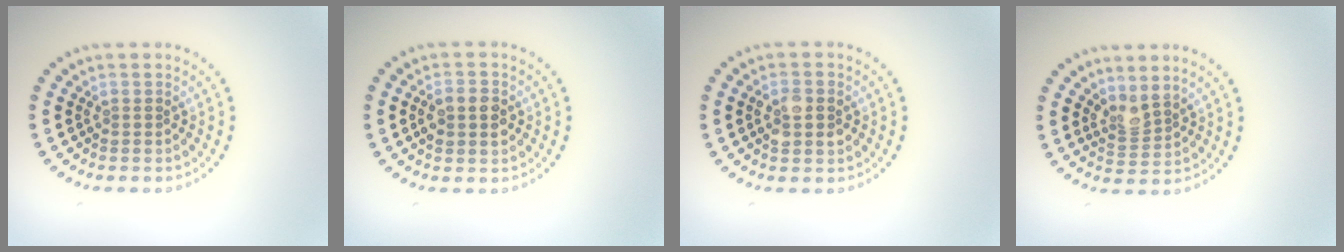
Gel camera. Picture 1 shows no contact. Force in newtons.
{"total": 2.9, "press": 2.9, "slide": 0.1}
{"total": 2.7, "press": 2.7, "slide": 0.3}
{"total": 2.1, "press": 1.6, "slide": 1.4}